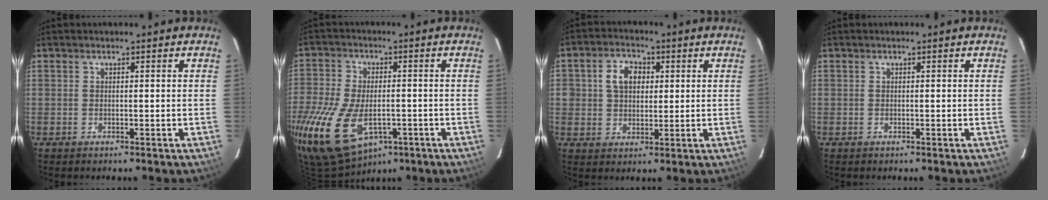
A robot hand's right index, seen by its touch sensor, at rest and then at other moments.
{"total": 19.0, "force": [-7.6, 10.9, 13.6], "torque": [-0.310, -0.045, -0.123]}
{"total": 6.2, "force": [1.4, 4.9, 3.5], "torque": [-0.063, 0.020, 0.027]}
{"total": 0.0}